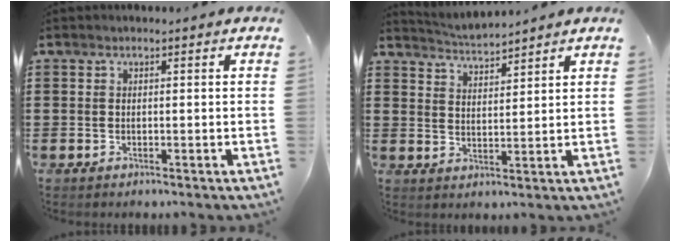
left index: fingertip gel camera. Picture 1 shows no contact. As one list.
[{"total": 3.1, "force": [3.0, -0.4, -0.1], "torque": [-0.009, -0.016, 0.053]}]